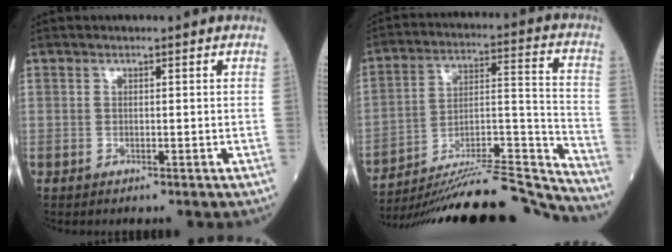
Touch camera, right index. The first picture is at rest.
{"total": 25.1, "force": [-24.1, -0.9, 7.2], "torque": [-0.098, 0.003, -0.368]}